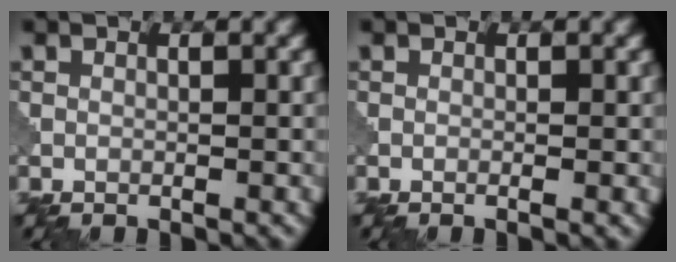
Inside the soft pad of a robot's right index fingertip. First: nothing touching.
{"total": 0.6, "force": [-0.2, 0.1, 0.6], "torque": [-0.009, -0.004, -0.006]}